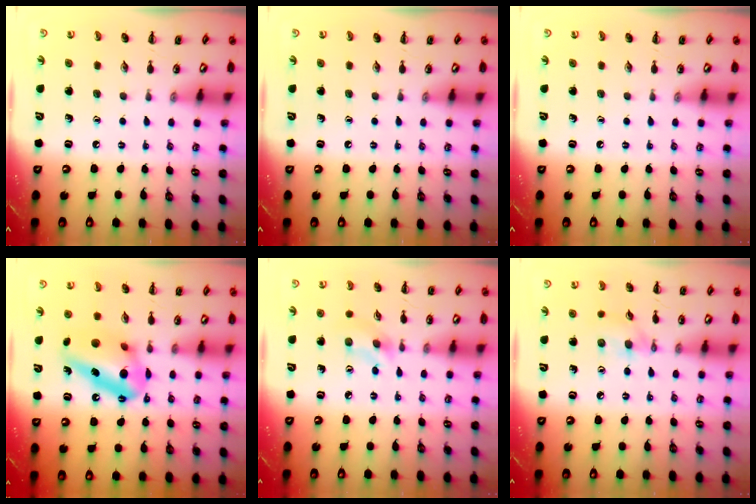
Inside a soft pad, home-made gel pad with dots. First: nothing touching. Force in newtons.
{"total": 0.0}
{"total": 0.0}
{"total": 14.1, "press": 14.1, "slide": 0.3}
{"total": 3.1, "press": 3.0, "slide": 0.8}
{"total": 5.5, "press": 5.4, "slide": 0.8}